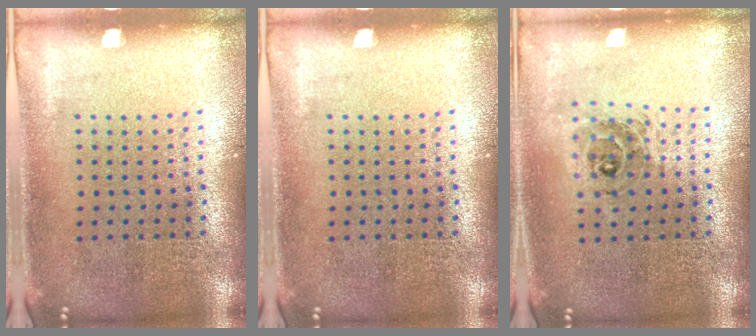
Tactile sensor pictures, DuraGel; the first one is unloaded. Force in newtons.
{"total": 0.0}
{"total": 0.7, "press": 0.7, "slide": 0.2}